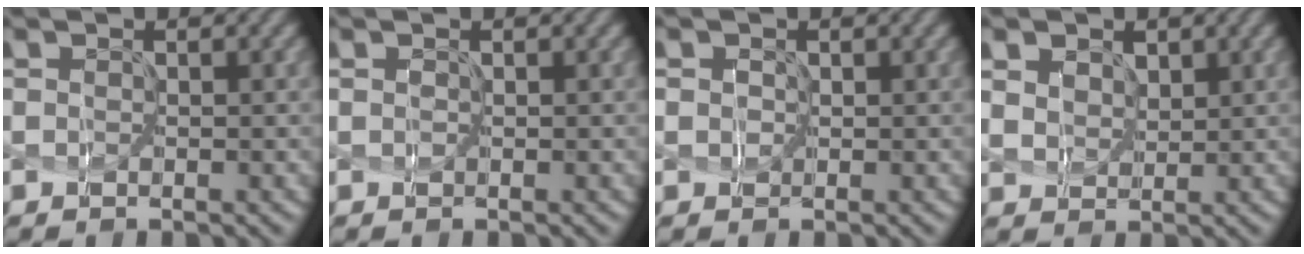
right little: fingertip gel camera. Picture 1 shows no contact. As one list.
[{"total": 0.0}, {"total": 2.0, "force": [0.7, 1.6, 0.8], "torque": [0.014, 0.018, -0.017]}, {"total": 5.6, "force": [3.2, 3.8, 2.6], "torque": [-0.064, 0.015, 0.041]}]